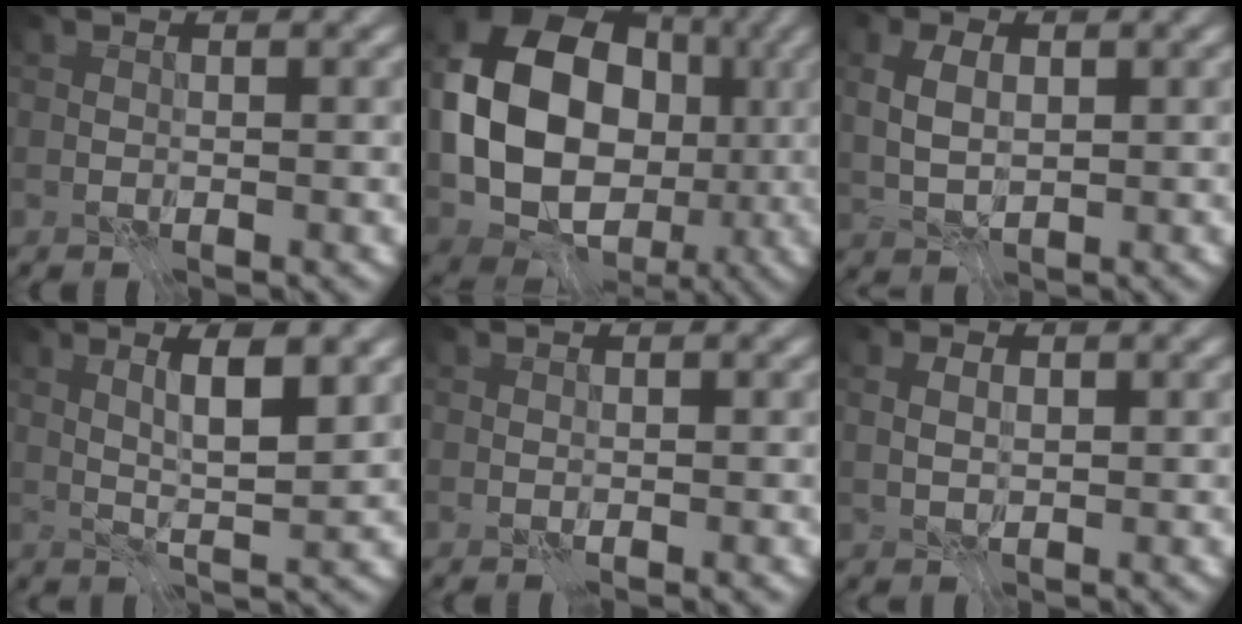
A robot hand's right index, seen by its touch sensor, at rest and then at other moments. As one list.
[{"total": 13.4, "force": [-0.2, 10.7, 8.1], "torque": [-0.140, -0.003, -0.007]}, {"total": 2.8, "force": [0.7, 1.9, 1.9], "torque": [-0.045, 0.001, 0.013]}, {"total": 4.0, "force": [1.6, 0.5, 3.6], "torque": [-0.061, -0.006, 0.033]}, {"total": 0.0}, {"total": 1.3, "force": [0.4, 1.0, 0.6], "torque": [-0.011, -0.002, 0.011]}]